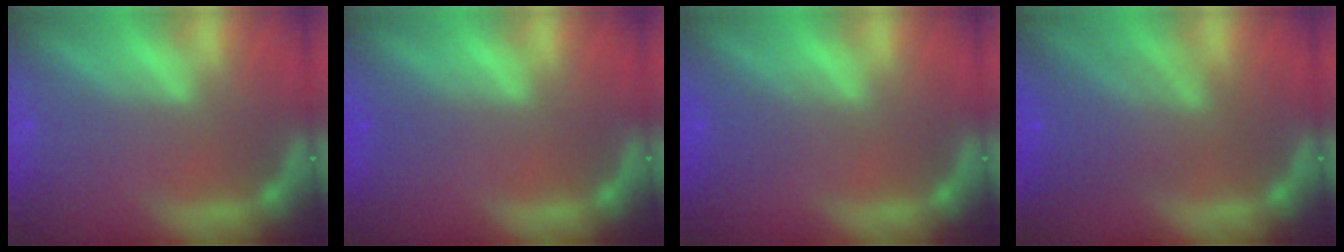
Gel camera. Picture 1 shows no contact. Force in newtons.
{"total": 0.9}
{"total": 2.0}
{"total": 6.0}